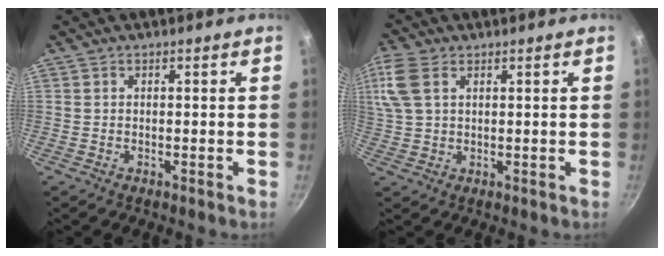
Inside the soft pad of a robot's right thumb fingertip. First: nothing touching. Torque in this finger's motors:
{"motor_torque": [0.83, 3.18, 1.51, -0.08, 0.31]}